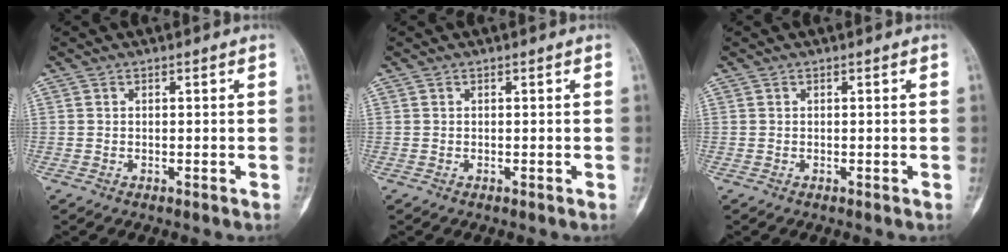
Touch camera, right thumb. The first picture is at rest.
{"total": 0.0}
{"total": 0.0}